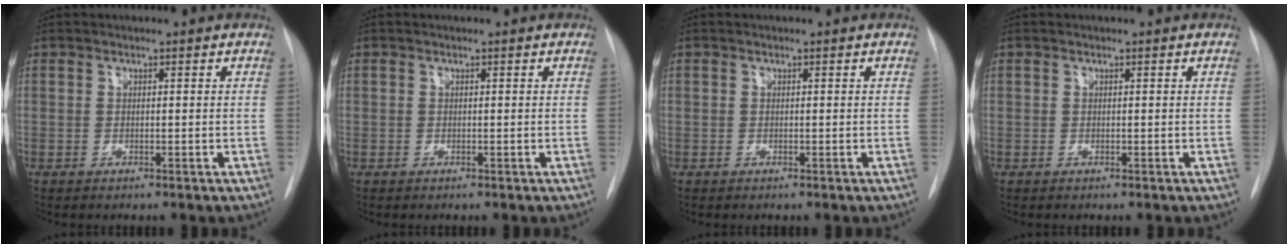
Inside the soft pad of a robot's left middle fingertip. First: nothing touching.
{"total": 0.0}
{"total": 0.0}
{"total": 0.0}